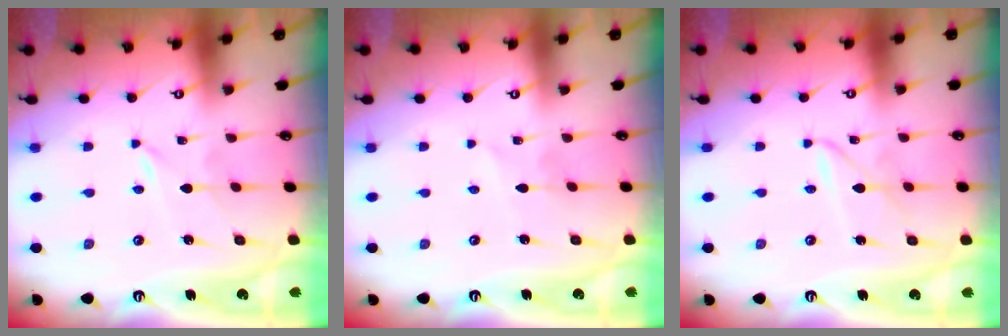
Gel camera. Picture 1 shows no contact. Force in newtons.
{"total": 2.6, "press": 2.6, "slide": 0.4}
{"total": 2.6, "press": 2.6, "slide": 0.2}